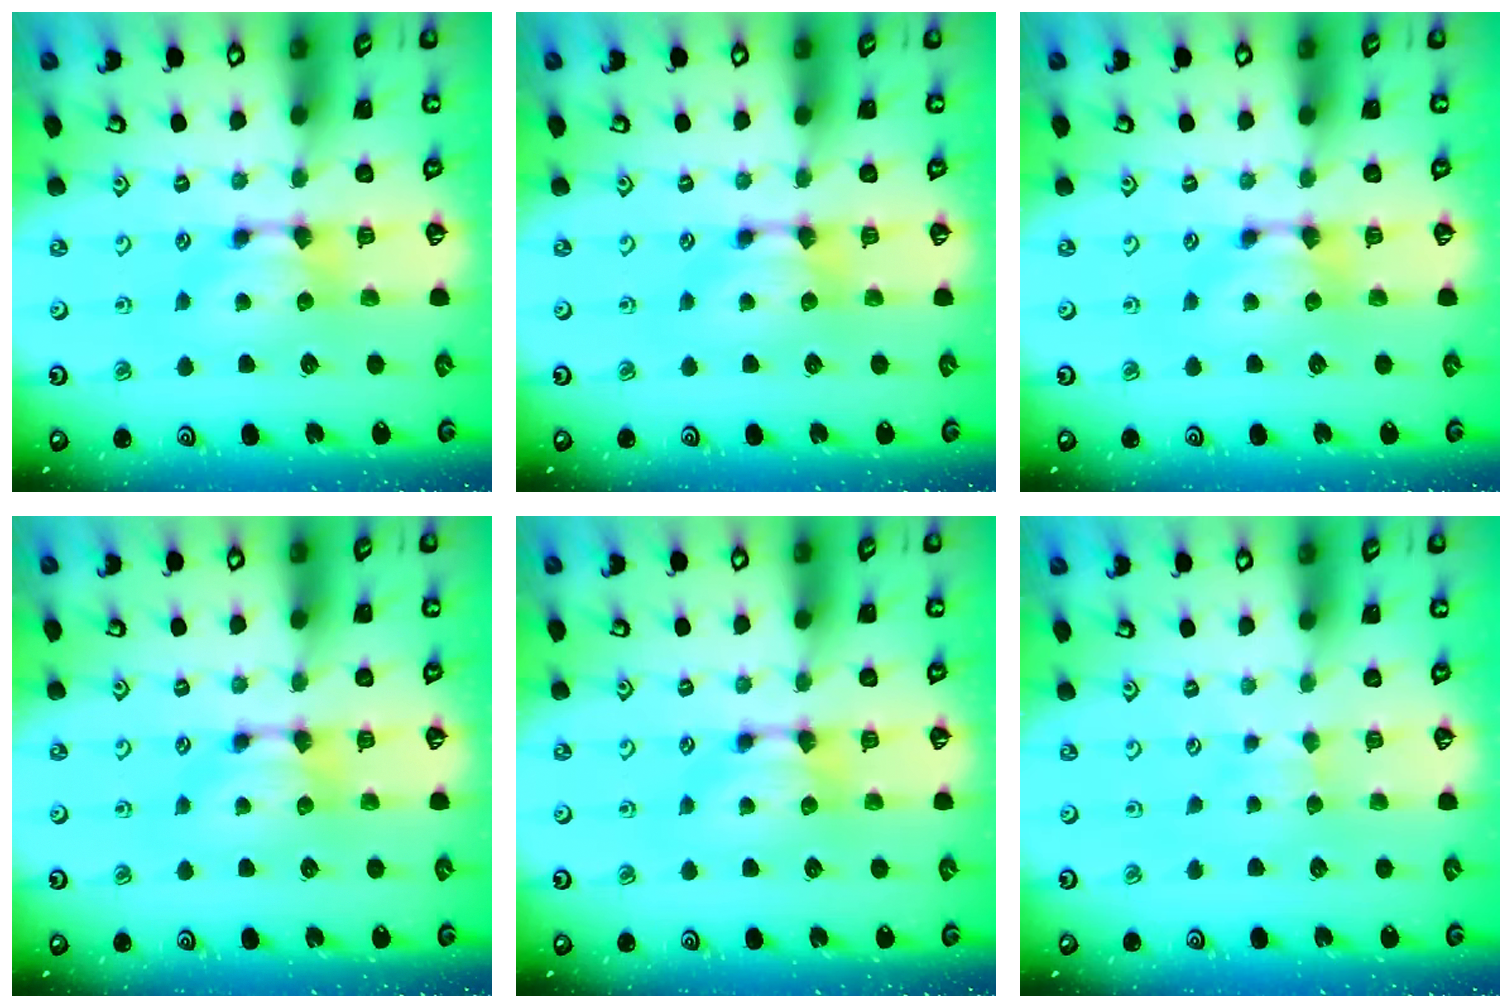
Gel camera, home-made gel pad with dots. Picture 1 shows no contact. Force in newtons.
{"total": 0.0}
{"total": 0.0}
{"total": 0.0}
{"total": 0.0}
{"total": 1.9, "press": 1.9, "slide": 0.4}